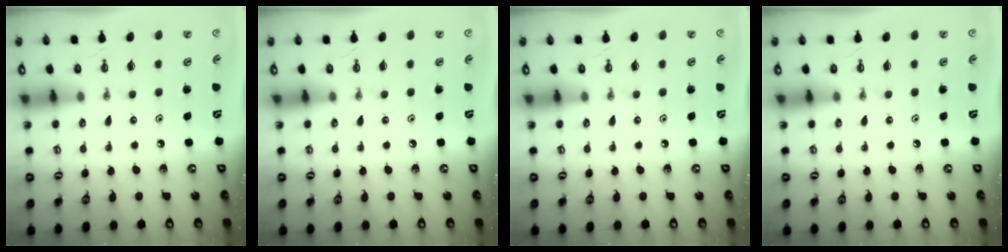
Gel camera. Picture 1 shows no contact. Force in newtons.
{"total": 0.0}
{"total": 0.0}
{"total": 0.0}